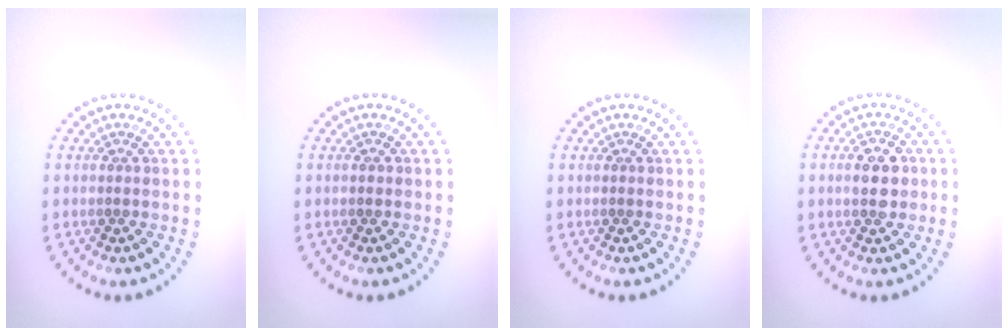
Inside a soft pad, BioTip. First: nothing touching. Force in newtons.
{"total": 0.8, "press": 0.8, "slide": 0.1}
{"total": 0.0}
{"total": 2.6, "press": 2.6, "slide": 0.2}